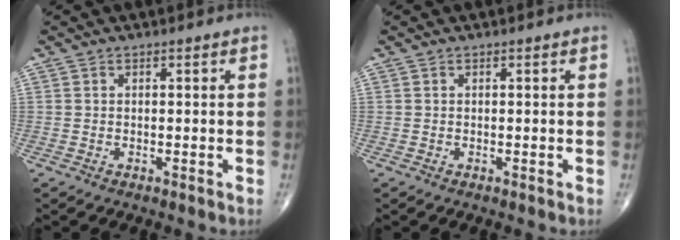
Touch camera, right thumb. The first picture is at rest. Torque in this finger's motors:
{"motor_torque": [0.01, 0.01, 0.00, 0.00, 0.00]}